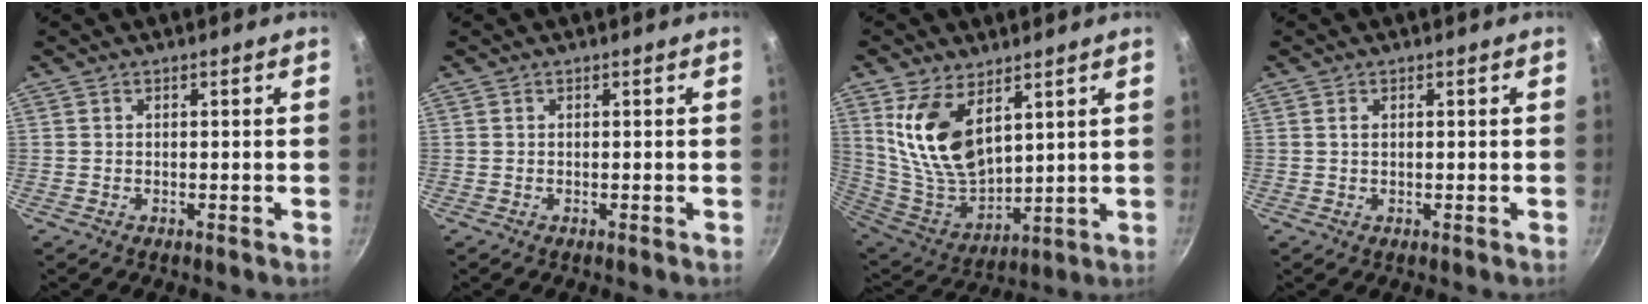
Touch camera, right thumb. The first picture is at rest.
{"total": 0.0}
{"total": 15.7, "force": [6.8, 8.5, 11.3], "torque": [-0.202, -0.062, 0.148]}
{"total": 1.2, "force": [0.5, 0.7, 0.8], "torque": [-0.015, 0.002, 0.009]}